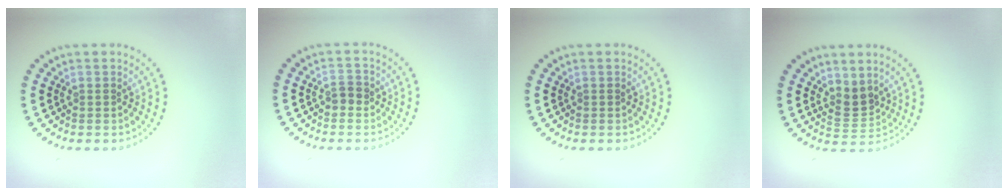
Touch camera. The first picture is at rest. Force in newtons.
{"total": 1.1, "press": 1.1, "slide": 0.2}
{"total": 0.0}
{"total": 2.3, "press": 1.6, "slide": 1.6}